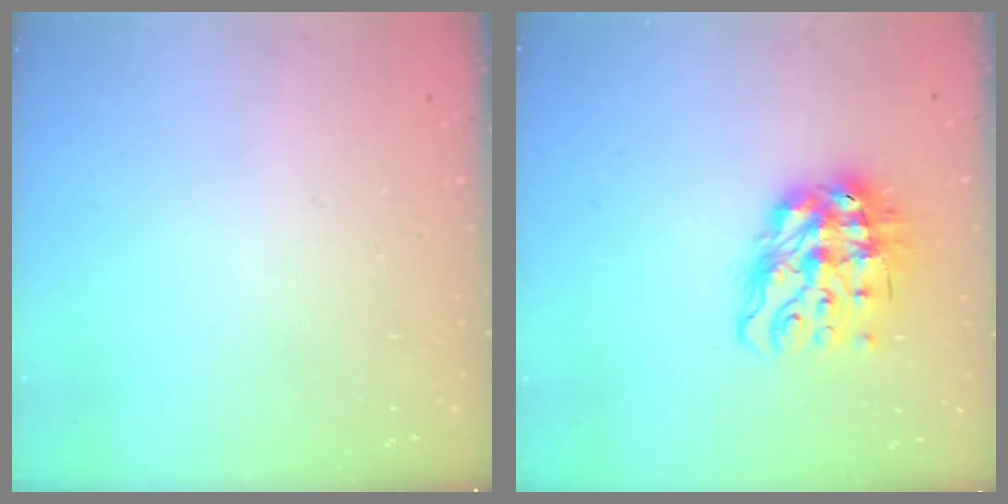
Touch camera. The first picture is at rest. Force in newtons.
{"total": 13.5, "press": 13.4, "slide": 1.7}